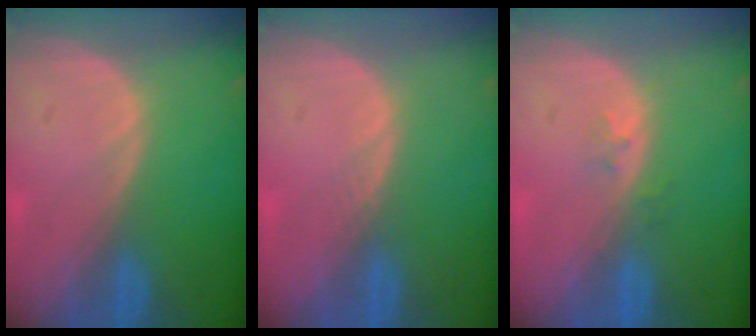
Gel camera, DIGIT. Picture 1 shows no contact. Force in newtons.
{"total": 0.7, "press": 0.6, "slide": 0.3}
{"total": 1.6, "press": 1.2, "slide": 1.0}